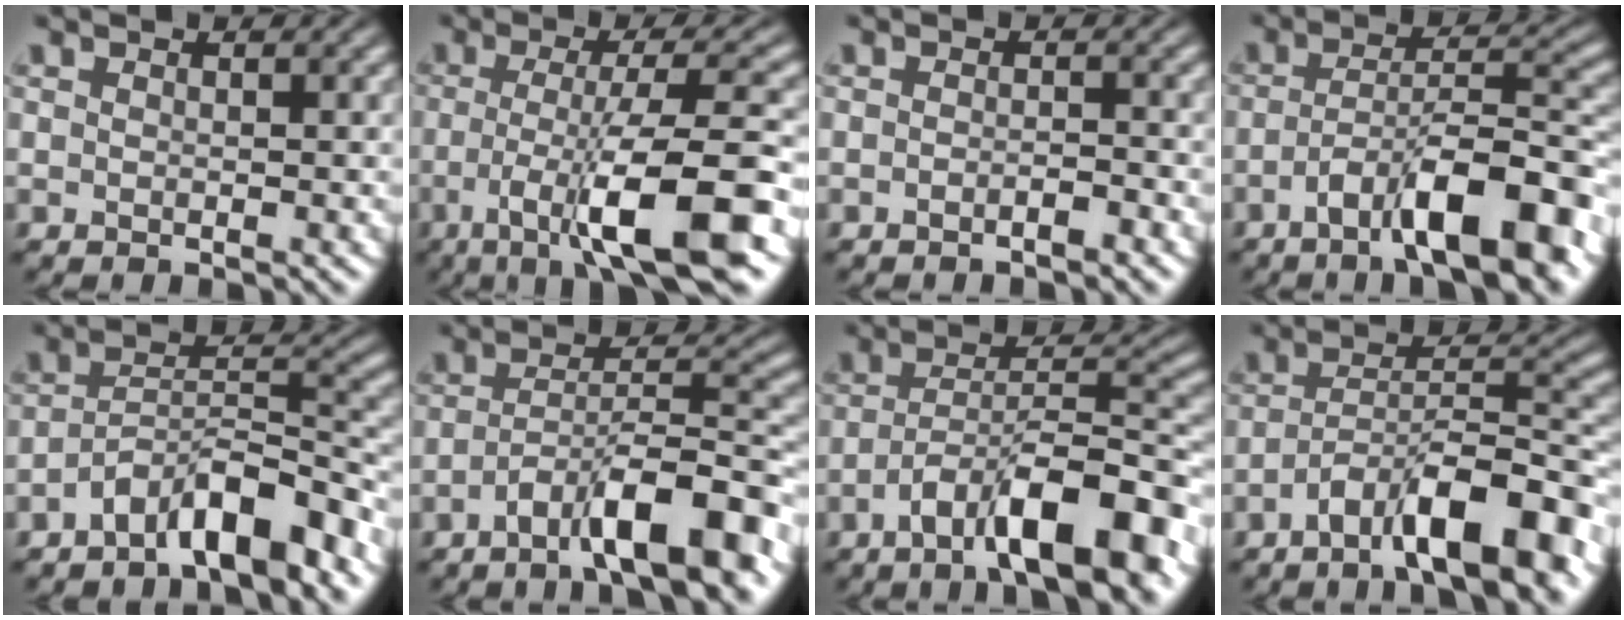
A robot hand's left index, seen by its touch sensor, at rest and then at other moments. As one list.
[{"total": 10.1, "force": [-3.7, 1.9, 9.2], "torque": [-0.144, 0.004, -0.066]}, {"total": 1.3, "force": [-0.9, 0.3, 0.8], "torque": [-0.014, 0.002, -0.017]}, {"total": 9.6, "force": [-5.0, 2.6, 7.8], "torque": [-0.121, 0.017, -0.083]}, {"total": 6.9, "force": [-4.8, 1.8, 4.6], "torque": [-0.074, 0.012, -0.084]}, {"total": 8.7, "force": [-4.9, 2.1, 6.9], "torque": [-0.109, 0.014, -0.083]}, {"total": 10.3, "force": [-5.7, 2.8, 8.1], "torque": [-0.128, 0.017, -0.096]}, {"total": 9.3, "force": [-5.5, 2.3, 7.1], "torque": [-0.113, 0.016, -0.093]}]